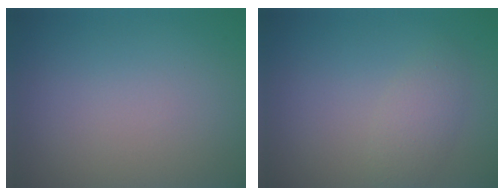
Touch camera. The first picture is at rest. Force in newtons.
{"total": 2.2, "press": 2.2, "slide": 0.1}